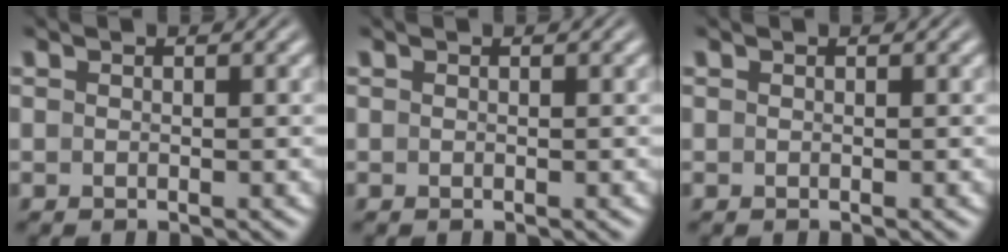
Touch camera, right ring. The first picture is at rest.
{"total": 0.0}
{"total": 1.1, "force": [-0.3, -1.0, -0.4], "torque": [0.013, -0.011, 0.005]}